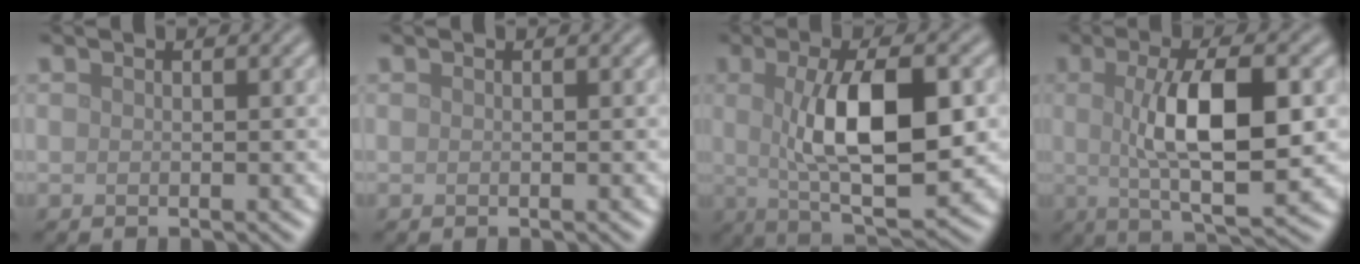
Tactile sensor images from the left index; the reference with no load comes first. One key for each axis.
{"total": 0.0}
{"total": 9.6, "fx": 0.6, "fy": 3.2, "fz": 9.0, "tx": -0.144, "ty": -0.003, "tz": 0.013}
{"total": 8.8, "fx": 0.5, "fy": 2.7, "fz": 8.3, "tx": -0.135, "ty": -0.002, "tz": 0.011}